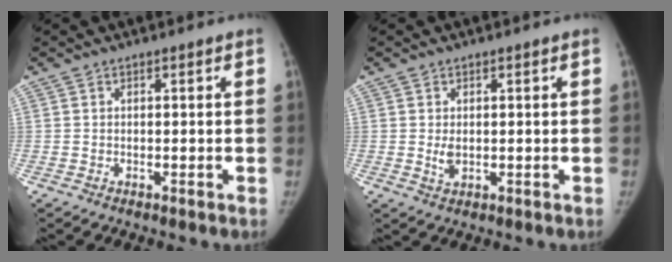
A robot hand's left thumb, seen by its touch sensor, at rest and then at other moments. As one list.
[{"total": 2.3, "force": [0.1, 1.4, 1.8], "torque": [-0.030, -0.007, 0.007]}]